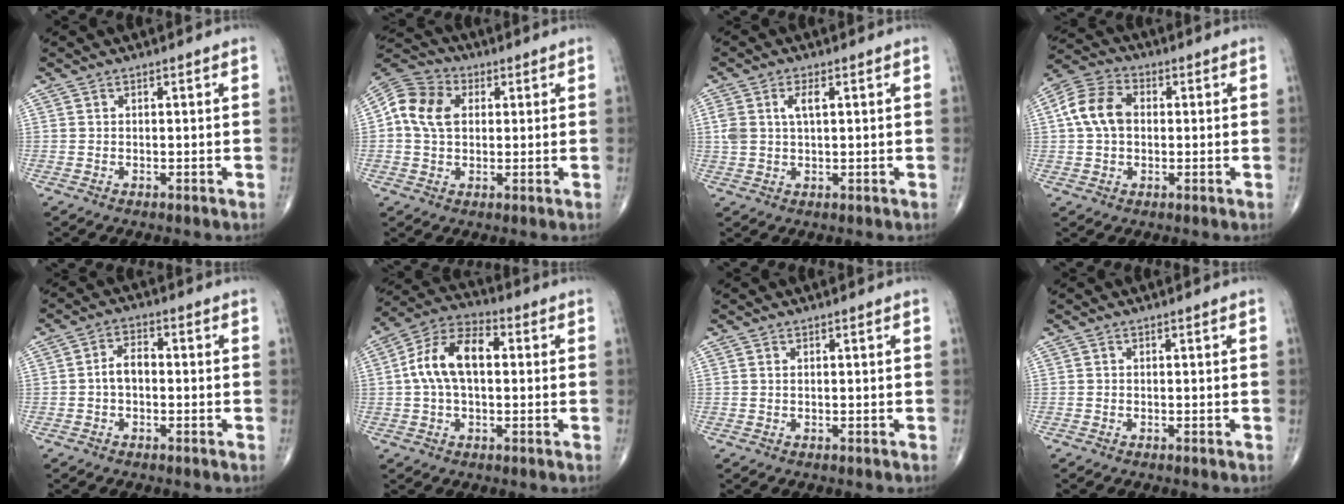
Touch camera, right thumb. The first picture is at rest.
{"total": 9.7, "force": [1.5, 7.3, 6.2], "torque": [-0.115, 0.017, 0.017]}
{"total": 4.4, "force": [1.3, 2.1, 3.7], "torque": [-0.083, 0.009, 0.028]}
{"total": 9.5, "force": [0.9, 6.7, 6.6], "torque": [-0.129, 0.024, 0.008]}
{"total": 4.1, "force": [-0.6, 2.6, 3.2], "torque": [-0.051, 0.020, -0.017]}
{"total": 12.3, "force": [1.2, 7.0, 10.0], "torque": [-0.189, 0.033, 0.012]}
{"total": 0.0}
{"total": 0.0}